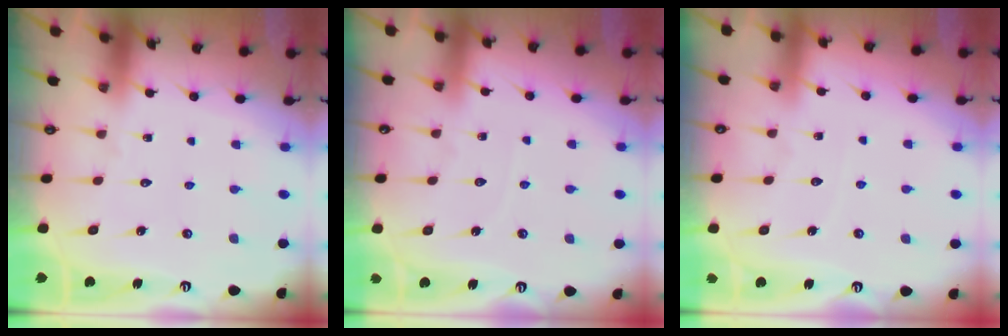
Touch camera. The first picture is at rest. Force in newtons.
{"total": 2.7, "press": 2.6, "slide": 0.4}
{"total": 2.4, "press": 2.4, "slide": 0.4}